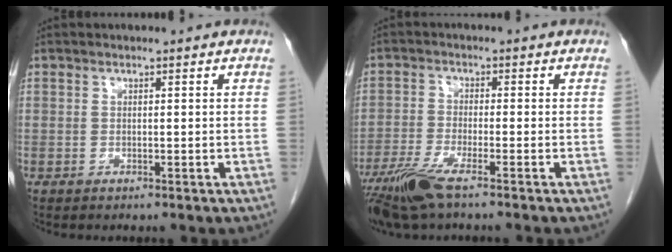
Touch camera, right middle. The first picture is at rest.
{"total": 6.8, "force": [-4.7, 0.4, 4.9], "torque": [-0.105, -0.019, -0.094]}